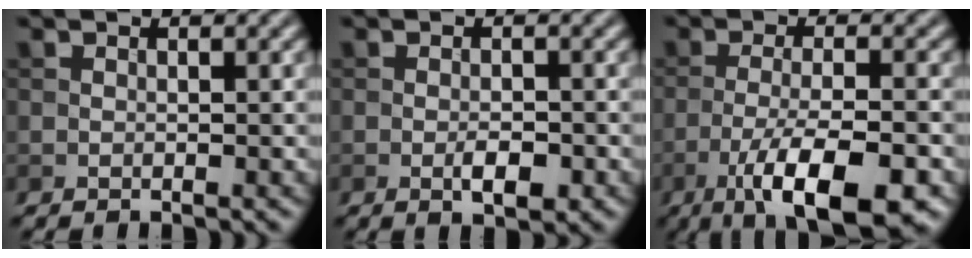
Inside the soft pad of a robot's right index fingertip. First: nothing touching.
{"total": 2.3, "force": [-0.9, 0.9, 1.9], "torque": [-0.031, -0.001, -0.013]}
{"total": 8.7, "force": [-4.5, 2.4, 7.0], "torque": [-0.120, -0.005, -0.075]}